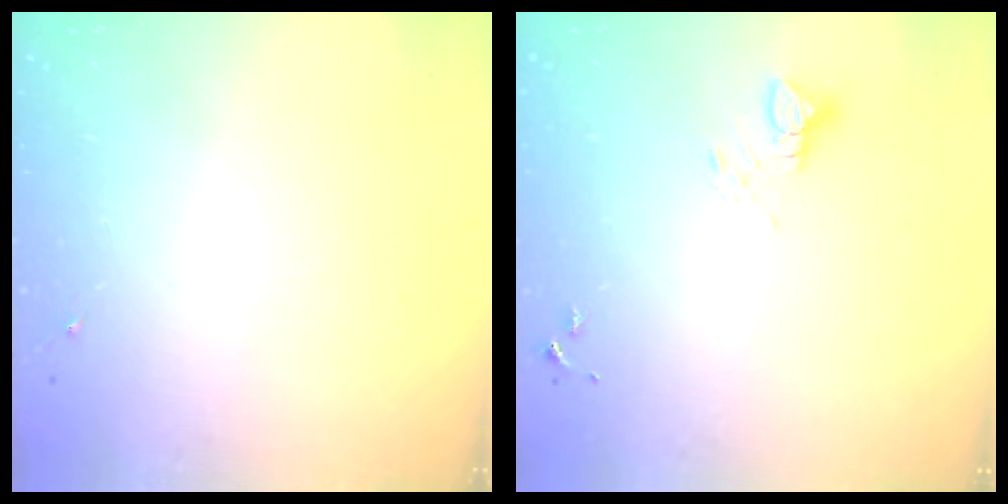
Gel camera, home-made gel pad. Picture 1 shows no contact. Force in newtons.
{"total": 3.7, "press": 3.7, "slide": 0.1}